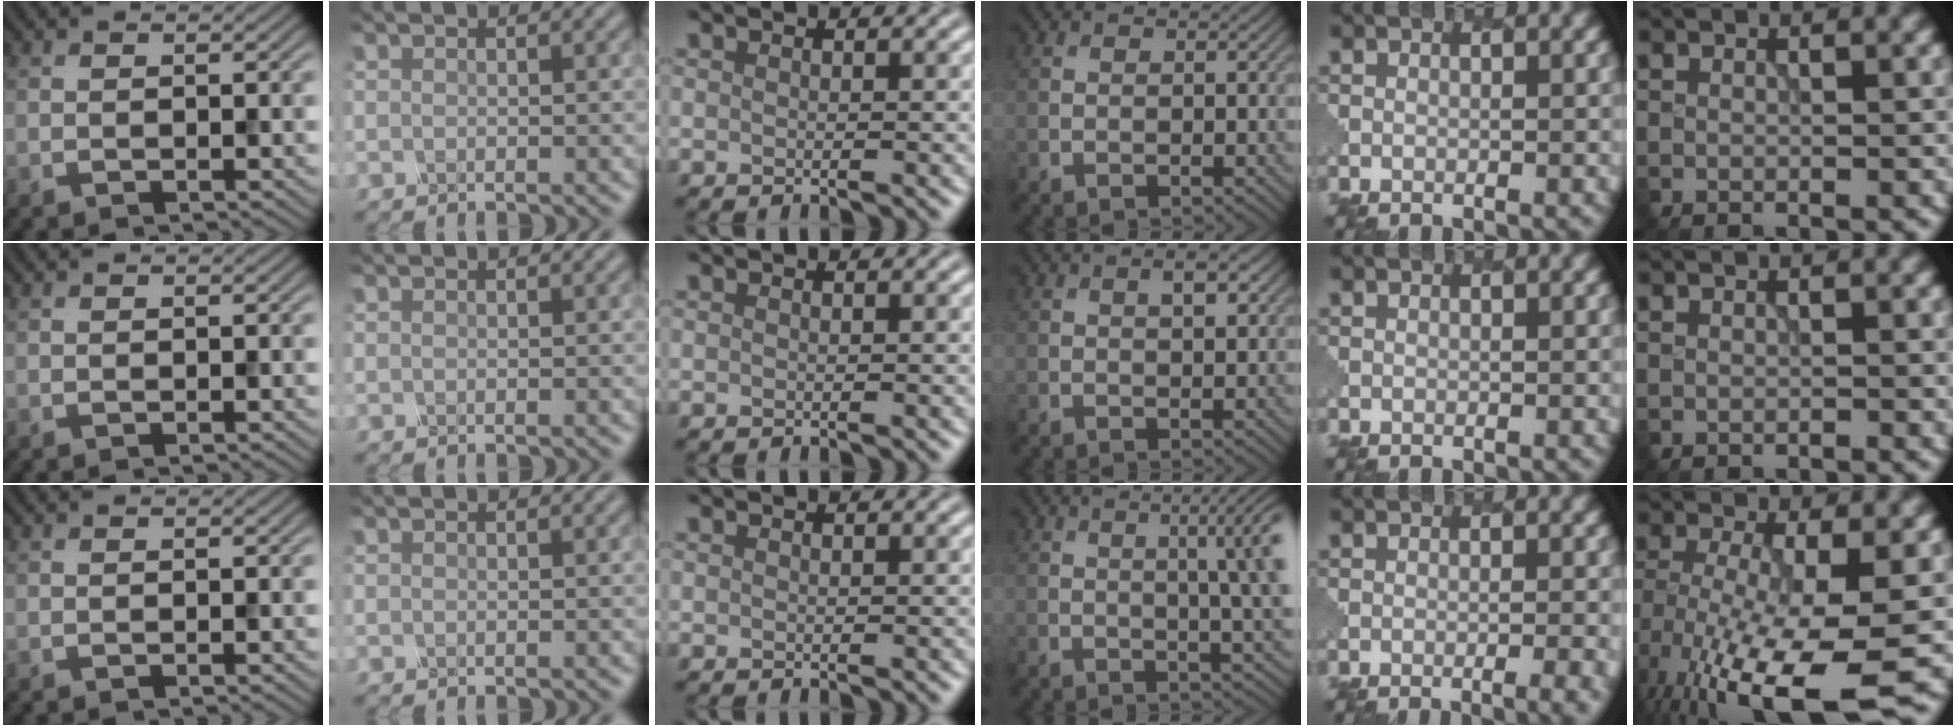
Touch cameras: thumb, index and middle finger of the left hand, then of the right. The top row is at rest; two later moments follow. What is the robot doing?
{"motion": "pour", "object": "mug"}